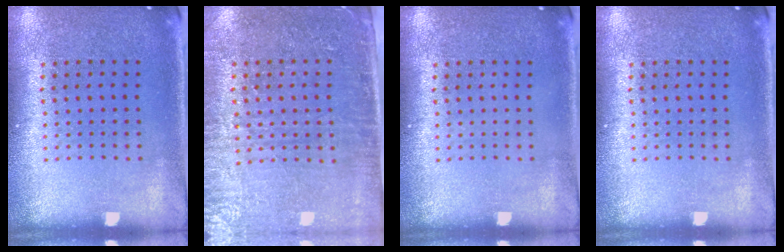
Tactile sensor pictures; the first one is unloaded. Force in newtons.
{"total": 3.4, "press": 3.1, "slide": 1.4}
{"total": 0.0}
{"total": 0.0}